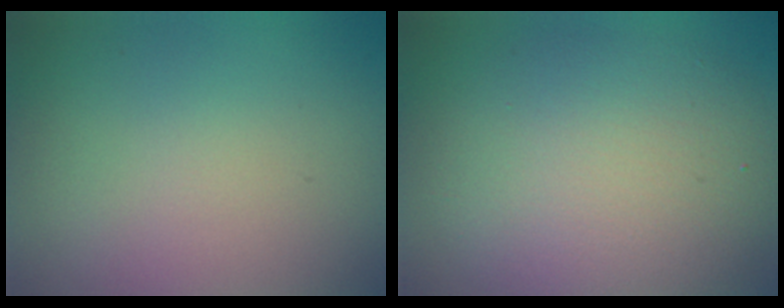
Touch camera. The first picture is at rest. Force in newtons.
{"total": 7.1, "press": 7.1, "slide": 0.5}